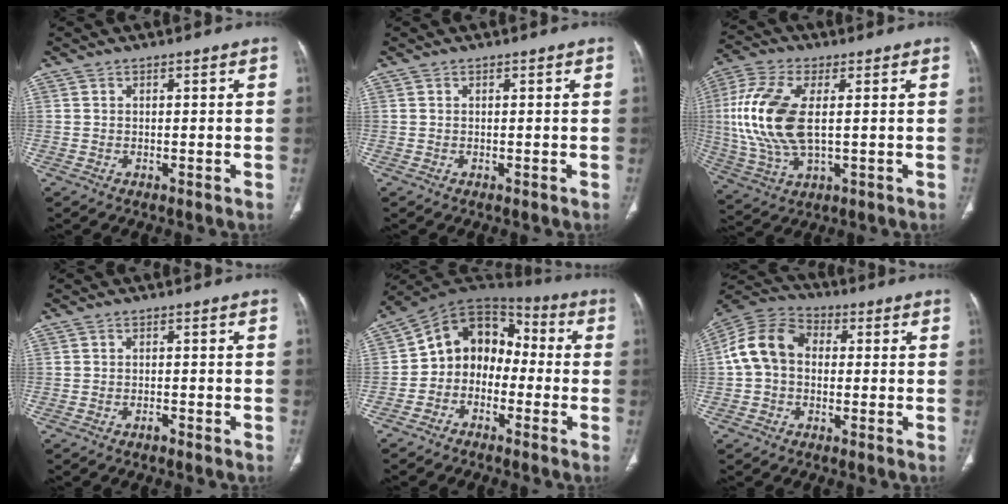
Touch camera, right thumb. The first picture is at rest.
{"total": 0.0}
{"total": 16.0, "force": [1.5, 7.9, 13.9], "torque": [-0.315, -0.002, 0.033]}
{"total": 0.9, "force": [-0.7, 0.3, 0.5], "torque": [-0.010, 0.005, -0.012]}
{"total": 12.0, "force": [-2.0, 9.7, 6.8], "torque": [-0.075, 0.065, -0.054]}
{"total": 11.1, "force": [0.4, 8.4, 7.3], "torque": [-0.134, 0.034, -0.006]}